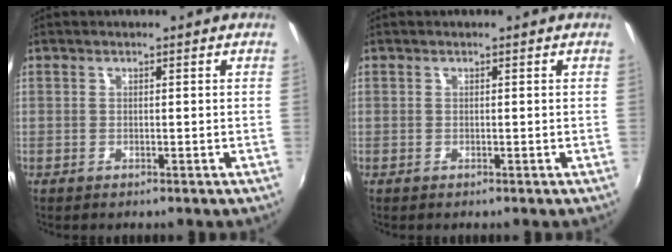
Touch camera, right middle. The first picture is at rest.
{"total": 0.0}